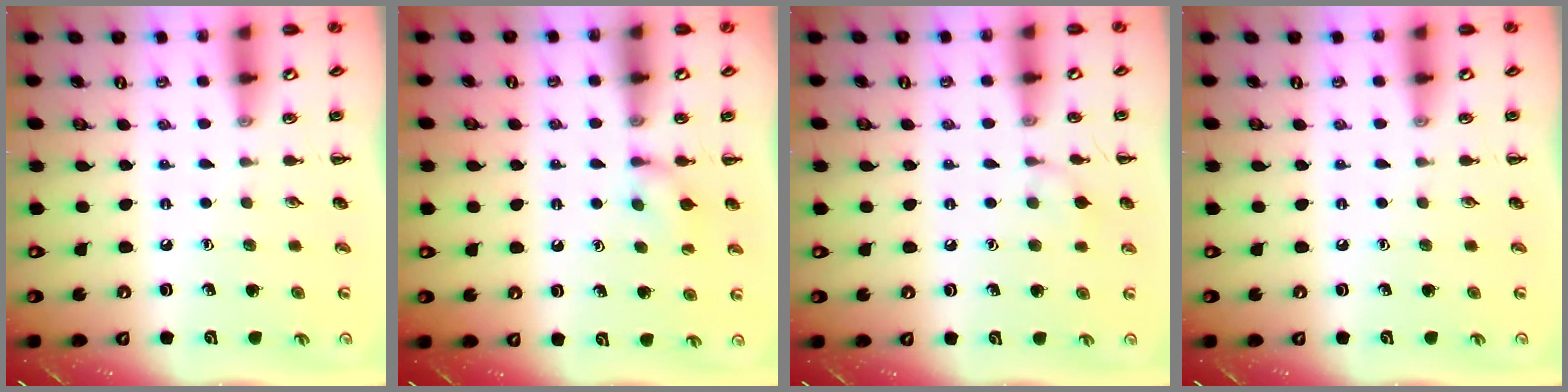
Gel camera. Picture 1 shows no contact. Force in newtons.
{"total": 5.7, "press": 5.6, "slide": 1.3}
{"total": 6.0, "press": 5.6, "slide": 2.0}
{"total": 0.0}